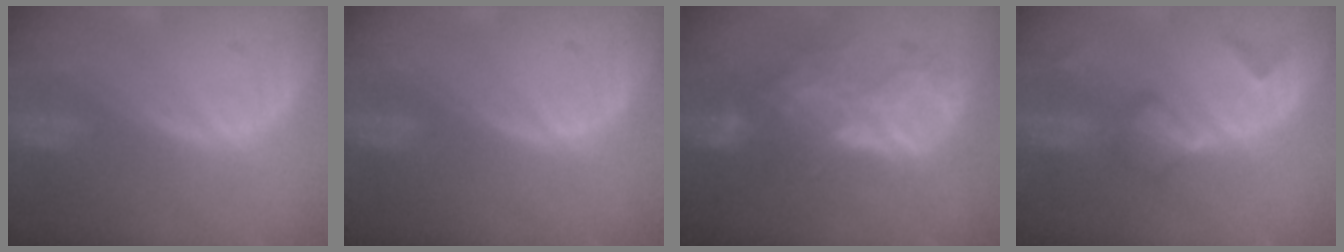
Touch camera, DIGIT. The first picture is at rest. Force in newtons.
{"total": 0.0}
{"total": 8.6, "press": 7.6, "slide": 4.1}
{"total": 4.9, "press": 4.7, "slide": 1.4}